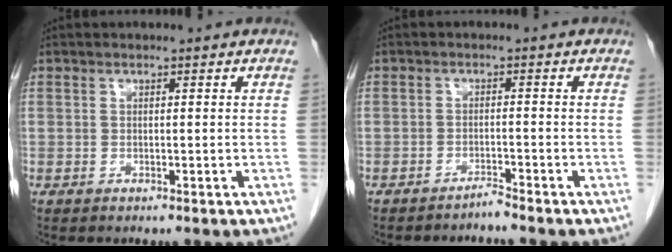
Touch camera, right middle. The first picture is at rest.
{"total": 1.5, "force": [-1.4, -0.4, 0.0], "torque": [0.008, -0.002, -0.021]}